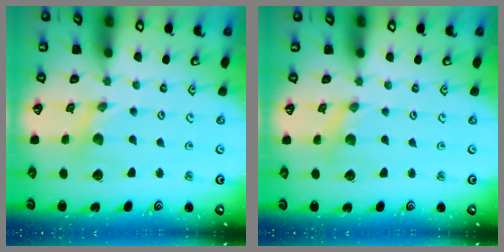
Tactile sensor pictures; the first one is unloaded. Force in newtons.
{"total": 0.8, "press": 0.8, "slide": 0.2}